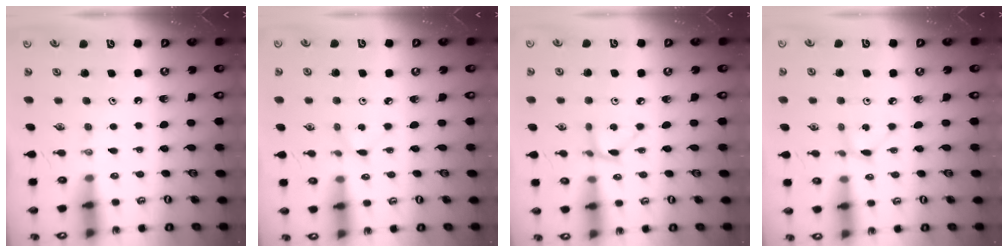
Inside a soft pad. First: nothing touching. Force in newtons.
{"total": 1.9, "press": 1.9, "slide": 0.3}
{"total": 3.3, "press": 3.3, "slide": 0.4}
{"total": 1.2, "press": 1.2, "slide": 0.1}